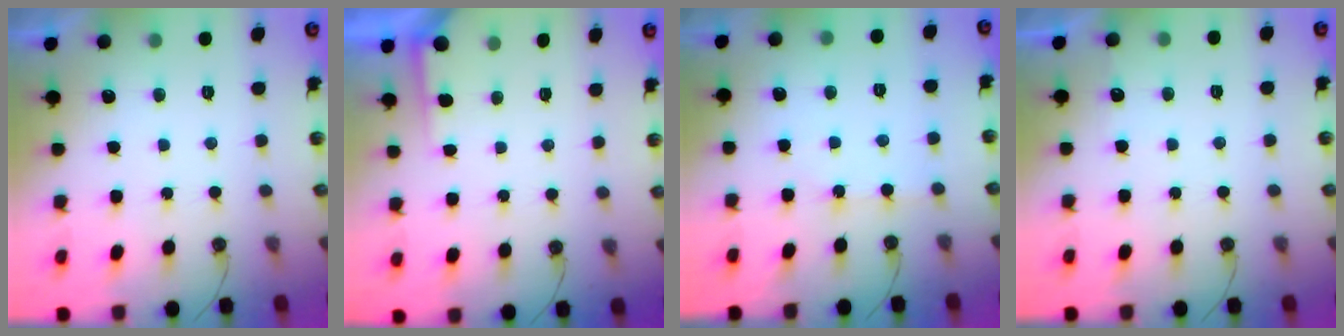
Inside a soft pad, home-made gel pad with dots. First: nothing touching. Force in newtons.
{"total": 2.5, "press": 2.4, "slide": 0.4}
{"total": 3.0, "press": 3.0, "slide": 0.4}
{"total": 3.6, "press": 3.6, "slide": 0.5}